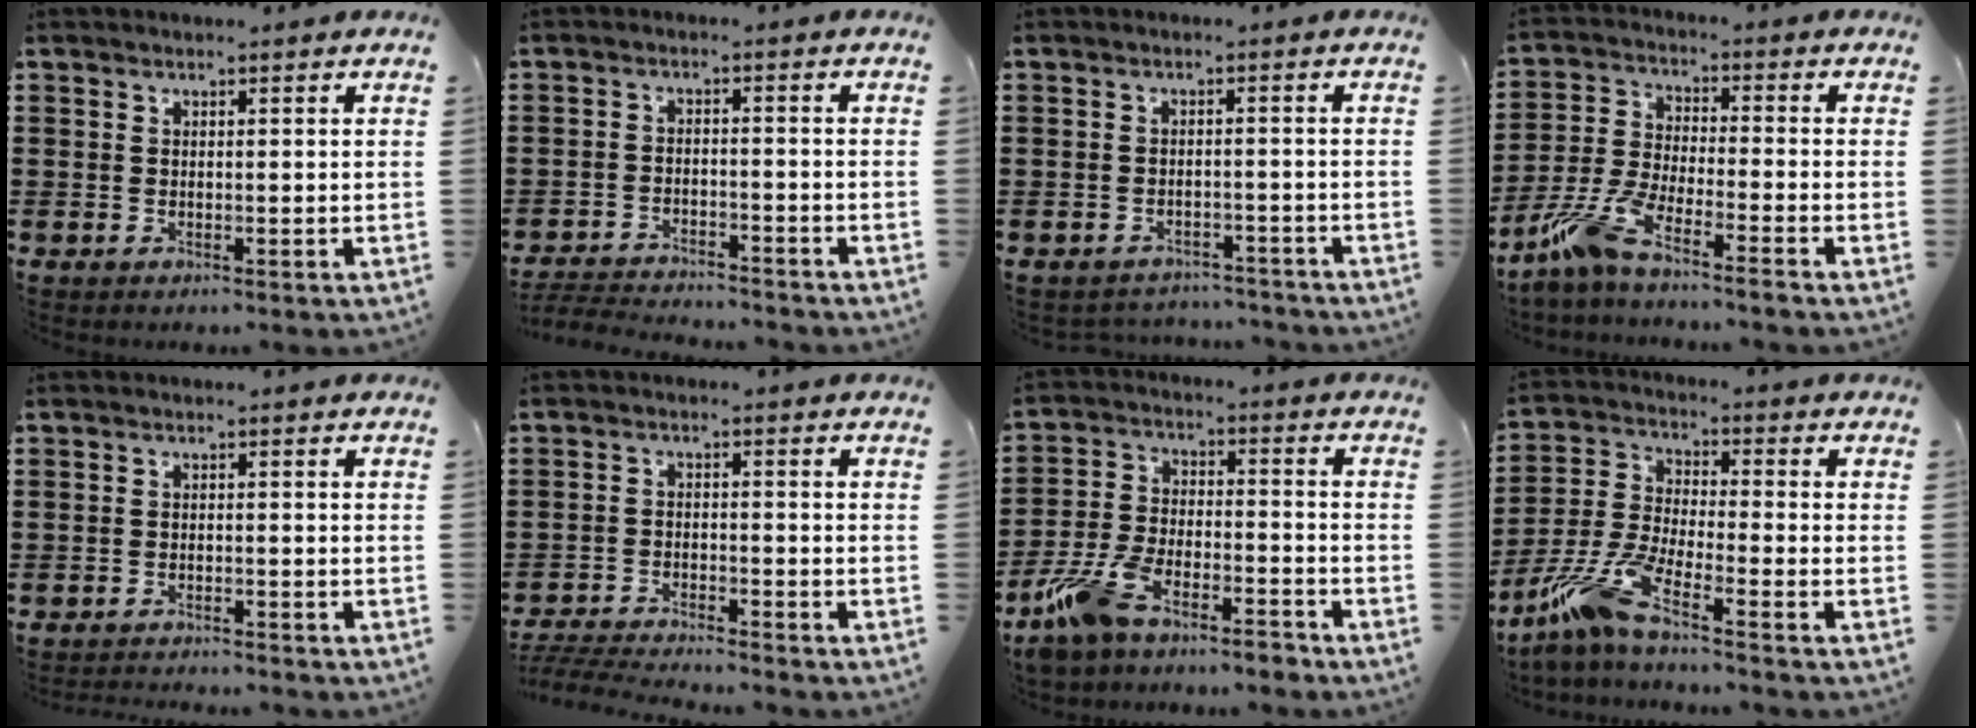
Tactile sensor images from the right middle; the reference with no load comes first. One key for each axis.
{"total": 3.6, "fx": -3.6, "fy": 0.3, "fz": 0.3, "tx": -0.015, "ty": -0.001, "tz": -0.080}
{"total": 2.3, "fx": -2.3, "fy": 0.4, "fz": -0.1, "tx": -0.006, "ty": -0.001, "tz": -0.050}
{"total": 7.2, "fx": -5.8, "fy": 0.4, "fz": 4.3, "tx": -0.115, "ty": -0.021, "tz": -0.118}
{"total": 1.6, "fx": -1.6, "fy": 0.0, "fz": 0.0, "tx": -0.005, "ty": 0.001, "tz": -0.033}
{"total": 4.3, "fx": -4.2, "fy": 0.0, "fz": 0.9, "tx": -0.030, "ty": -0.008, "tz": -0.091}
{"total": 8.2, "fx": -7.2, "fy": 1.4, "fz": 3.8, "tx": -0.096, "ty": 0.006, "tz": -0.144}
{"total": 8.7, "fx": -6.1, "fy": 0.8, "fz": 6.1, "tx": -0.153, "ty": -0.020, "tz": -0.125}